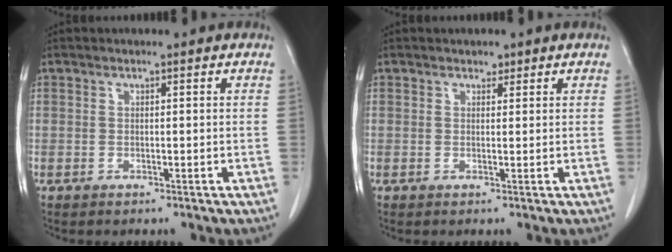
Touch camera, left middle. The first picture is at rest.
{"total": 0.9, "force": [0.7, 0.5, 0.2], "torque": [-0.003, -0.004, 0.009]}